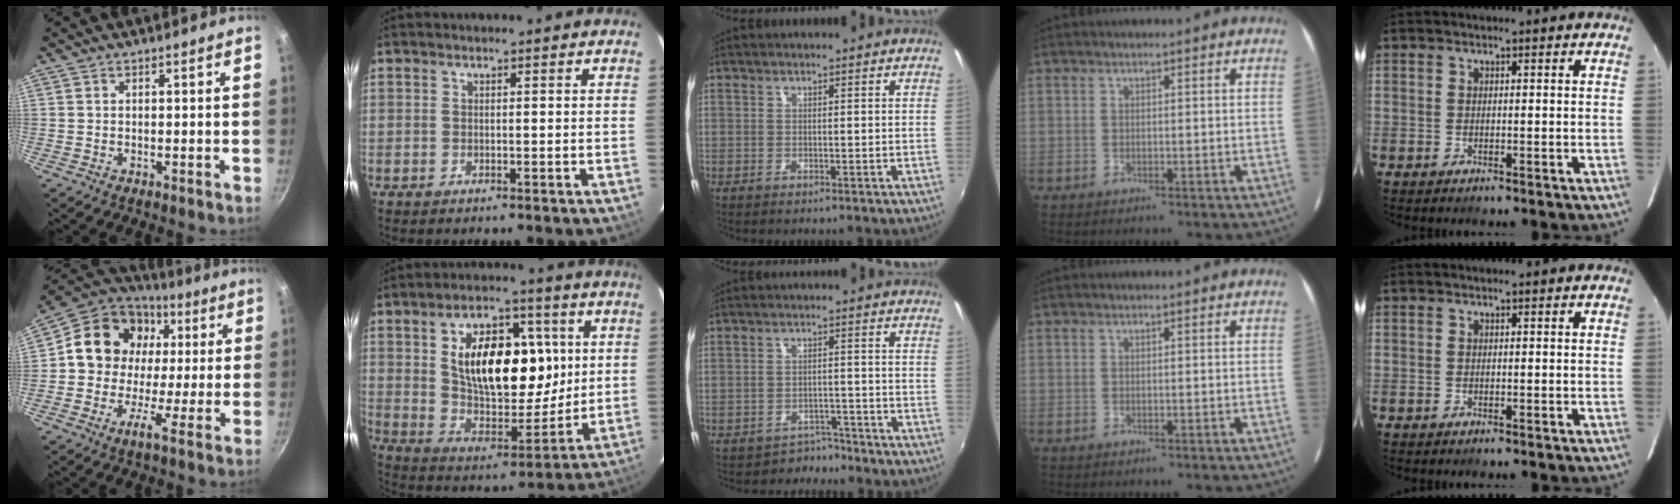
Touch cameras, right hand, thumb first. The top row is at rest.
{"thumb": {"total": 15.1, "force": [2.3, 12.7, 7.8], "torque": [-0.106, 0.019, 0.010]}, "index": {"total": 19.5, "force": [4.4, 10.7, 15.7], "torque": [-0.268, 0.009, 0.086]}, "middle": {"total": 3.6, "force": [-3.2, 1.5, -0.7], "torque": [0.013, 0.014, -0.048]}}